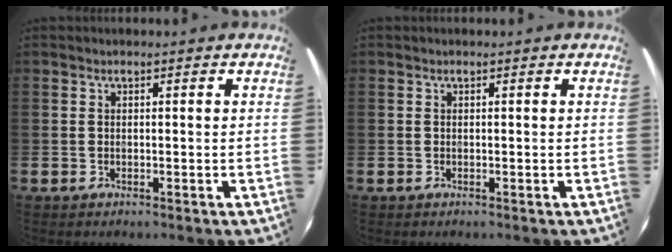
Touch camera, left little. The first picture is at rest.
{"total": 0.0}